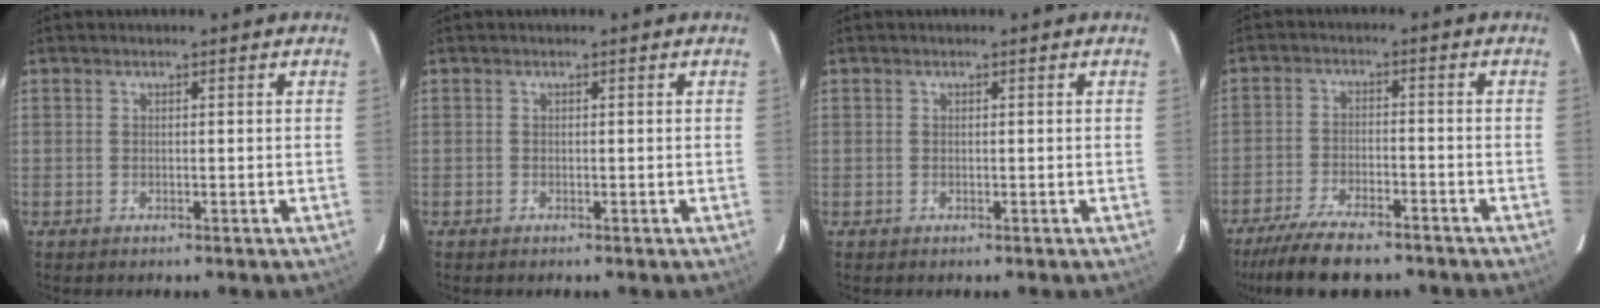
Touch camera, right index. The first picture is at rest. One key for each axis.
{"total": 0.0}
{"total": 0.0}
{"total": 12.3, "fx": -10.1, "fy": 3.5, "fz": 6.1, "tx": -0.143, "ty": -0.021, "tz": -0.170}